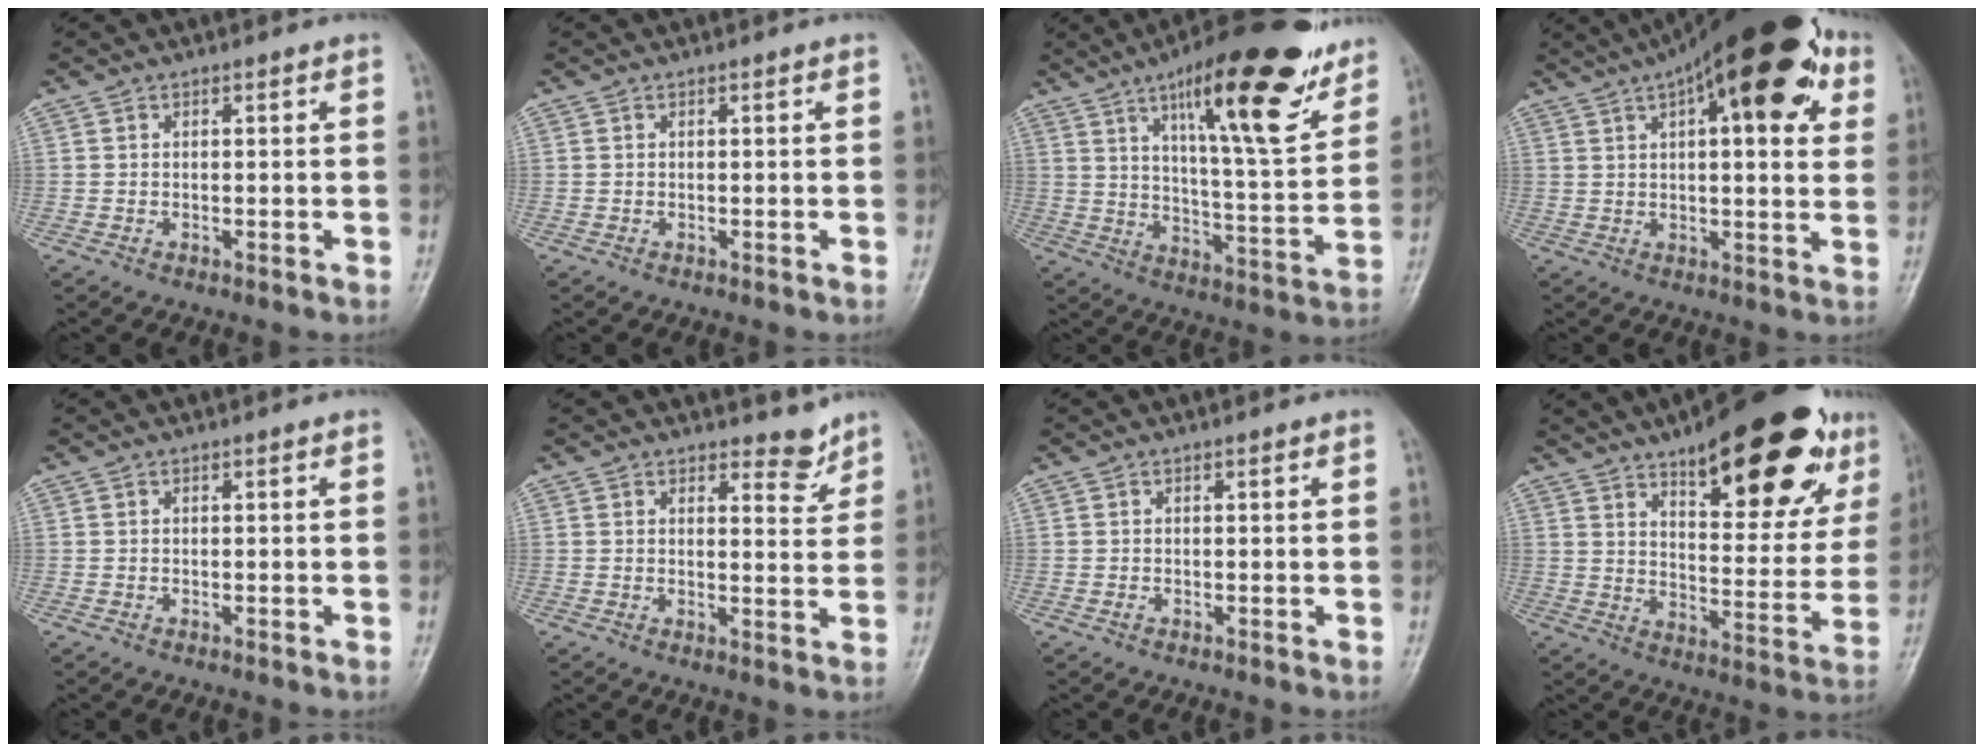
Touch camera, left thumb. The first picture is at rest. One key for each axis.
{"total": 0.0}
{"total": 22.9, "fx": 13.4, "fy": 5.8, "fz": 17.6, "tx": -0.233, "ty": -0.053, "tz": 0.206}
{"total": 22.5, "fx": 10.1, "fy": 8.1, "fz": 18.4, "tx": -0.252, "ty": 0.014, "tz": 0.143}
{"total": 0.0}
{"total": 4.1, "fx": 3.5, "fy": 1.7, "fz": 1.3, "tx": 0.004, "ty": -0.028, "tz": 0.046}
{"total": 0.6, "fx": 0.1, "fy": 0.3, "fz": 0.5, "tx": -0.003, "ty": 0.004, "tz": 0.003}
{"total": 26.0, "fx": 15.2, "fy": 9.5, "fz": 18.9, "tx": -0.218, "ty": -0.048, "tz": 0.218}